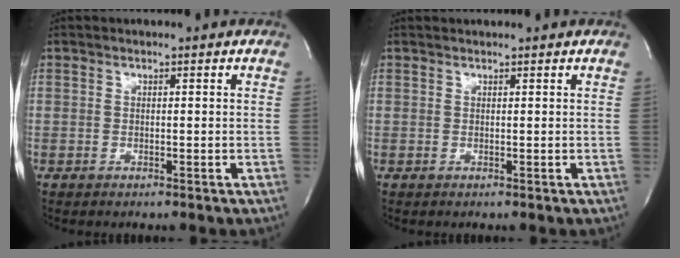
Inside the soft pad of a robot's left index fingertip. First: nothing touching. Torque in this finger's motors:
{"motor_torque": [0.46, -0.29, -0.08, 0.01]}